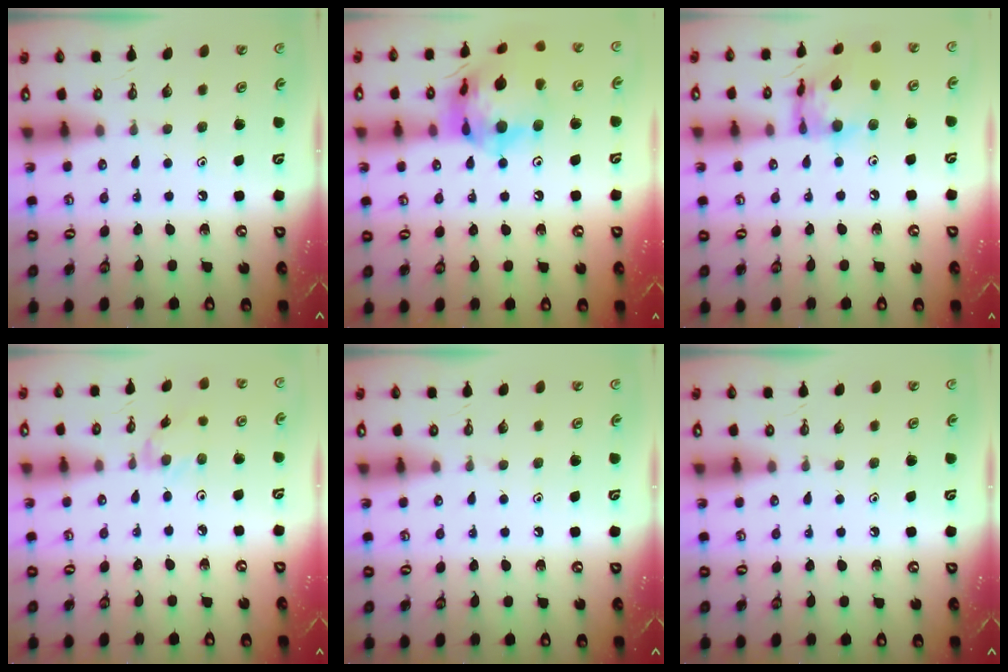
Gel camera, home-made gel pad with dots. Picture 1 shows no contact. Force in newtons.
{"total": 20.2, "press": 20.1, "slide": 2.3}
{"total": 14.0, "press": 13.9, "slide": 1.2}
{"total": 2.6, "press": 2.6, "slide": 0.4}
{"total": 0.0}
{"total": 0.0}